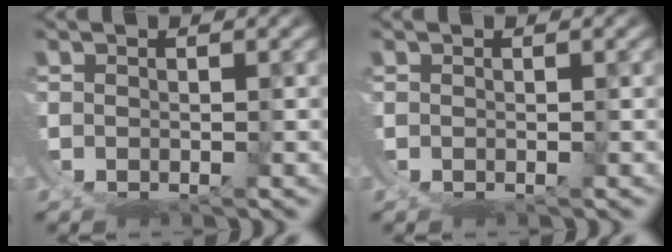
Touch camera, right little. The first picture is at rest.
{"total": 0.0}